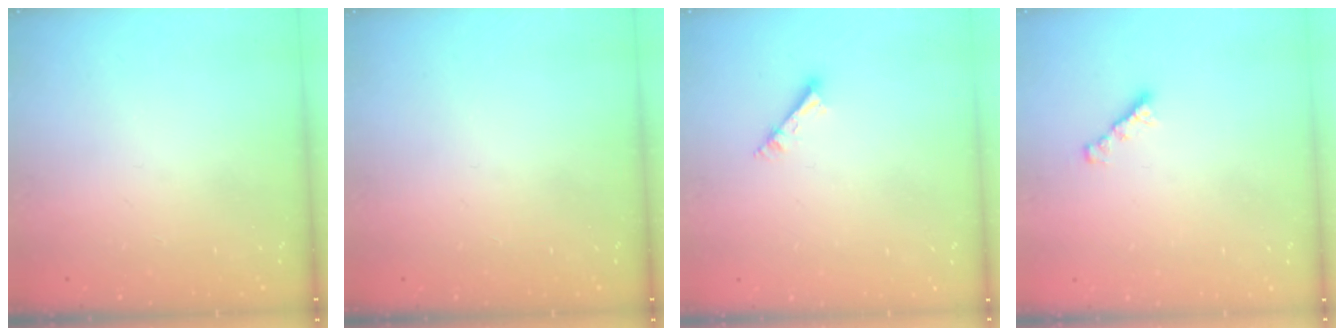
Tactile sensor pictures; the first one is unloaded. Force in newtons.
{"total": 0.0}
{"total": 2.6, "press": 2.5, "slide": 0.2}
{"total": 3.0, "press": 3.0, "slide": 0.1}